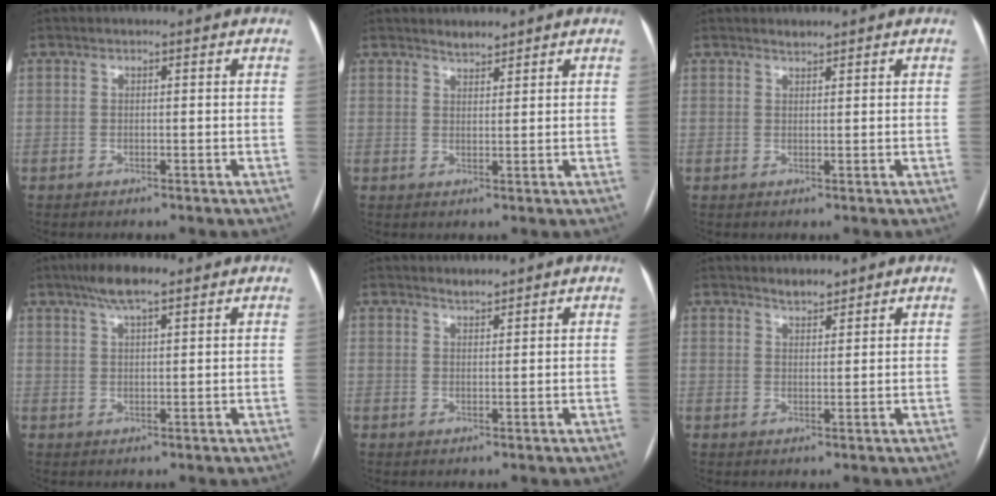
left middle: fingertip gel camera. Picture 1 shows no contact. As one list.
[{"total": 1.7, "force": [1.7, 0.3, 0.2], "torque": [-0.011, 0.000, 0.031]}, {"total": 0.9, "force": [0.9, 0.1, 0.1], "torque": [-0.010, 0.000, 0.017]}, {"total": 5.4, "force": [3.7, 1.0, 3.8], "torque": [-0.075, 0.015, 0.064]}, {"total": 1.3, "force": [1.3, 0.1, 0.1], "torque": [-0.009, 0.000, 0.026]}, {"total": 2.1, "force": [2.0, 0.5, 0.5], "torque": [-0.013, -0.001, 0.035]}]